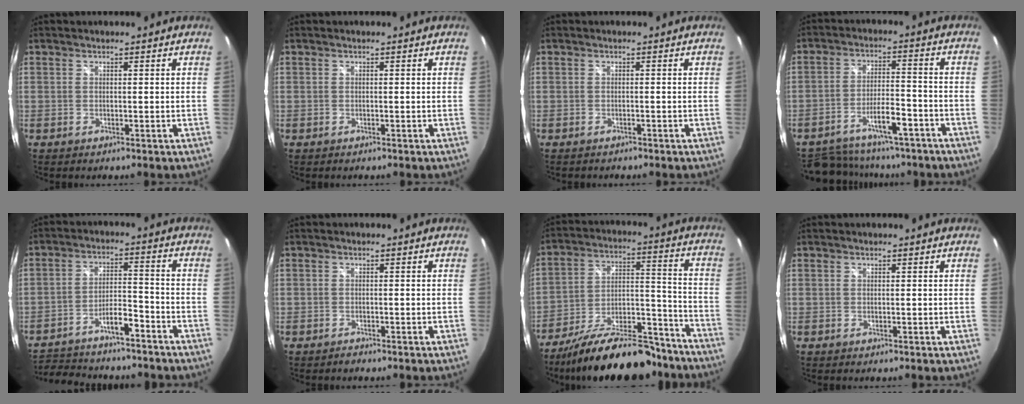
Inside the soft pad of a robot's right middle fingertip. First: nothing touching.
{"total": 0.0}
{"total": 0.7, "force": [-0.7, 0.3, -0.1], "torque": [-0.001, 0.001, -0.013]}
{"total": 16.2, "force": [-13.1, 6.2, 7.4], "torque": [-0.151, 0.012, -0.182]}
{"total": 15.0, "force": [-12.8, 4.2, 6.8], "torque": [-0.134, 0.027, -0.192]}
{"total": 0.9, "force": [-0.9, 0.3, -0.1], "torque": [-0.002, 0.001, -0.017]}
{"total": 24.0, "force": [-19.1, 7.7, 12.3], "torque": [-0.208, 0.005, -0.279]}
{"total": 0.0}